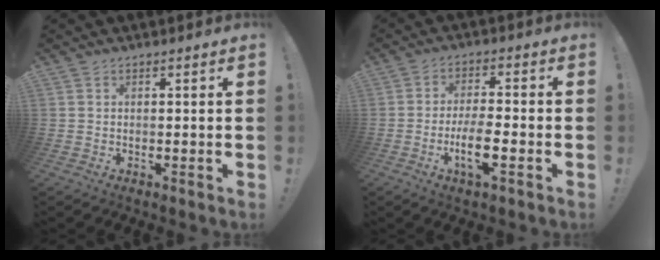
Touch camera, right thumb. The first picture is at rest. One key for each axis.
{"total": 8.8, "fx": -3.1, "fy": 2.3, "fz": 7.9, "tx": -0.158, "ty": 0.002, "tz": -0.057}